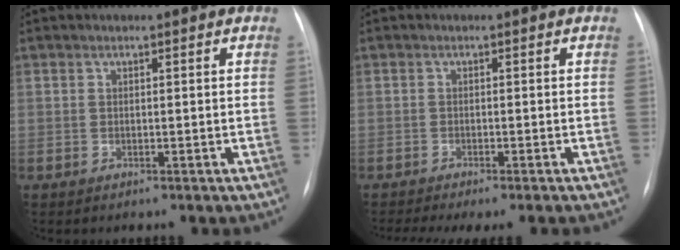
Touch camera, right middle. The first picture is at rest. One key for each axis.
{"total": 7.8, "fx": -6.5, "fy": 0.5, "fz": 4.2, "tx": -0.050, "ty": -0.007, "tz": -0.096}